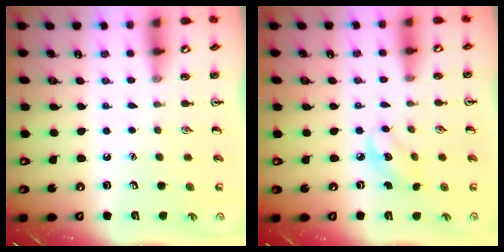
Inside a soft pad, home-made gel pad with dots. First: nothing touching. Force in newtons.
{"total": 3.0, "press": 2.9, "slide": 0.8}